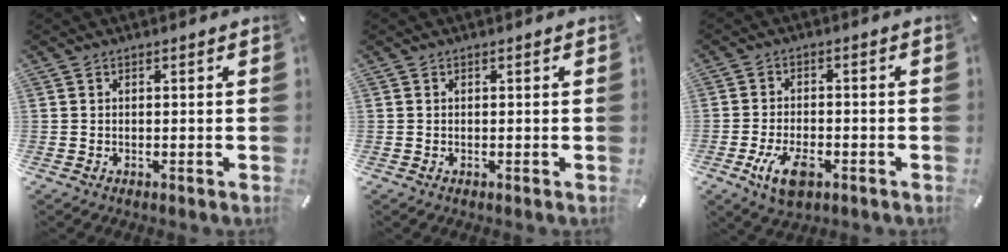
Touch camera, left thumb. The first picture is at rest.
{"total": 0.0}
{"total": 7.8, "force": [-3.3, 4.1, 5.7], "torque": [-0.118, 0.002, -0.061]}